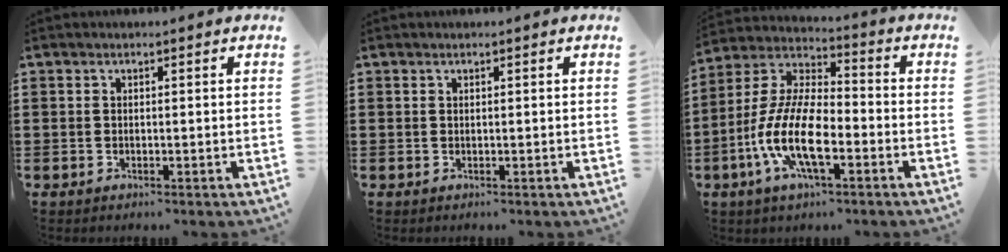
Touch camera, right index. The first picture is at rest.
{"total": 0.0}
{"total": 12.1, "force": [-4.7, 4.5, 10.2], "torque": [-0.243, -0.008, -0.095]}